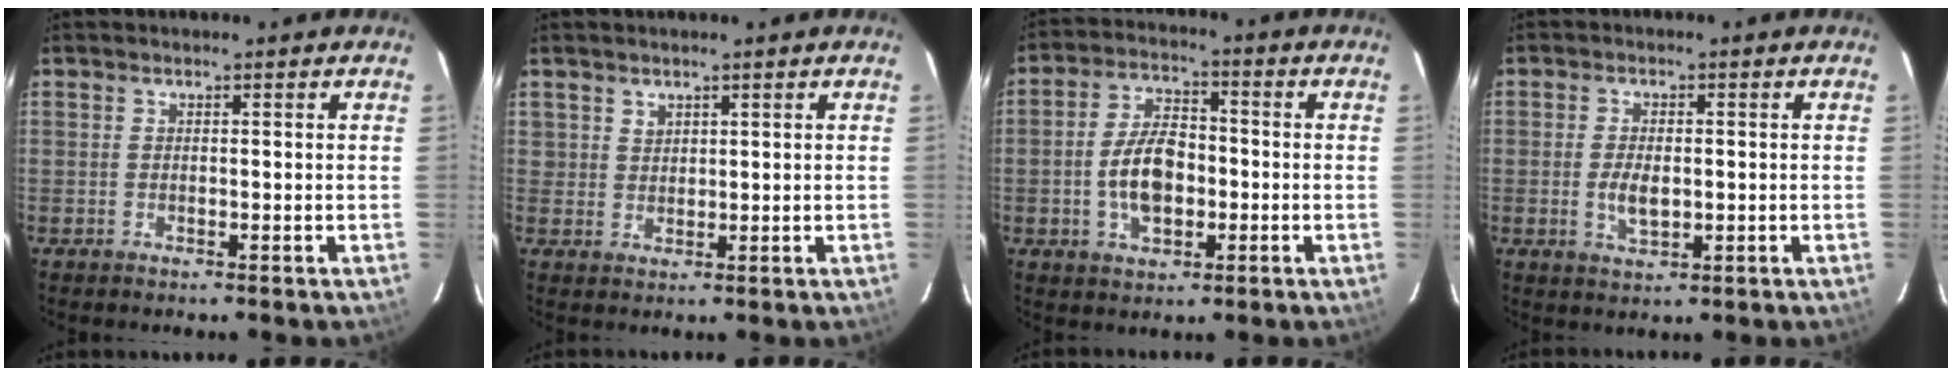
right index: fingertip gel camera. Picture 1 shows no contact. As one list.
[{"total": 1.9, "force": [1.4, 1.2, 0.0], "torque": [0.010, 0.005, 0.027]}, {"total": 9.3, "force": [-1.7, 5.3, 7.4], "torque": [-0.143, 0.012, -0.022]}, {"total": 5.0, "force": [-0.7, 2.5, 4.3], "torque": [-0.086, -0.004, -0.010]}]